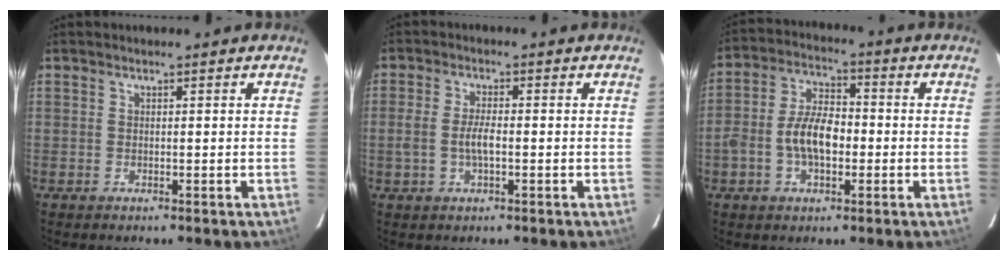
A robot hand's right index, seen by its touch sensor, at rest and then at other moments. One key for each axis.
{"total": 4.0, "fx": -0.8, "fy": 1.3, "fz": 3.7, "tx": -0.075, "ty": 0.001, "tz": -0.016}
{"total": 9.0, "fx": -1.9, "fy": 4.8, "fz": 7.3, "tx": -0.146, "ty": 0.015, "tz": -0.035}